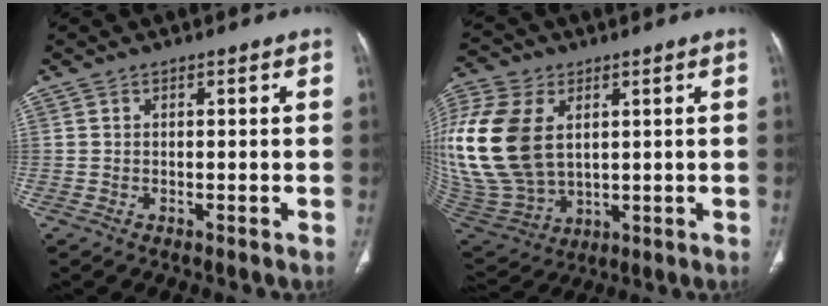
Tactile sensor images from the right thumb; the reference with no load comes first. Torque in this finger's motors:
{"motor_torque": [-0.24, 1.34, 2.12, 0.46, 0.28]}